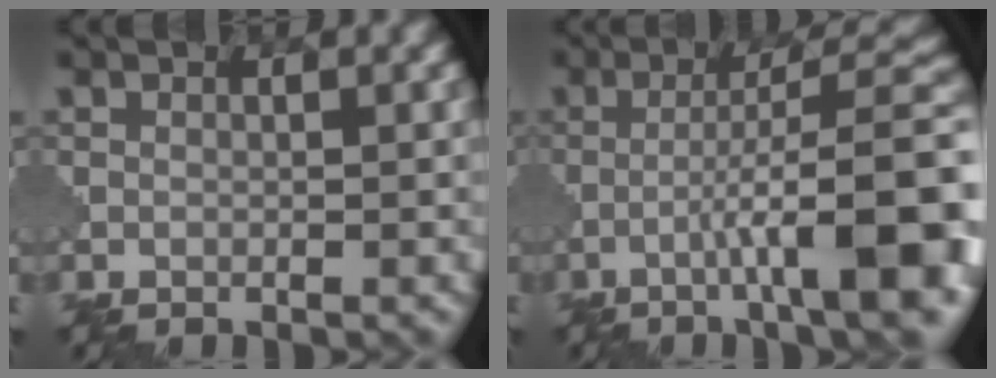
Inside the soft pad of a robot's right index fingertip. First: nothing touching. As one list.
[{"total": 11.8, "force": [-3.6, 2.1, 11.1], "torque": [-0.149, 0.016, -0.050]}]